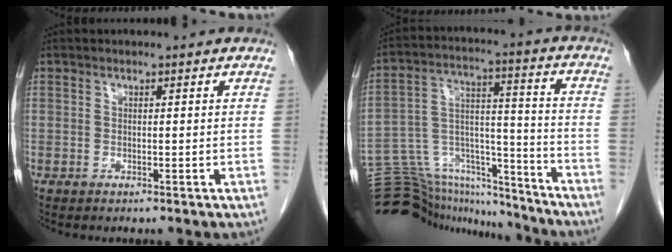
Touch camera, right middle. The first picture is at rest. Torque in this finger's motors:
{"motor_torque": [0.49, -1.08, 0.00, -0.04]}